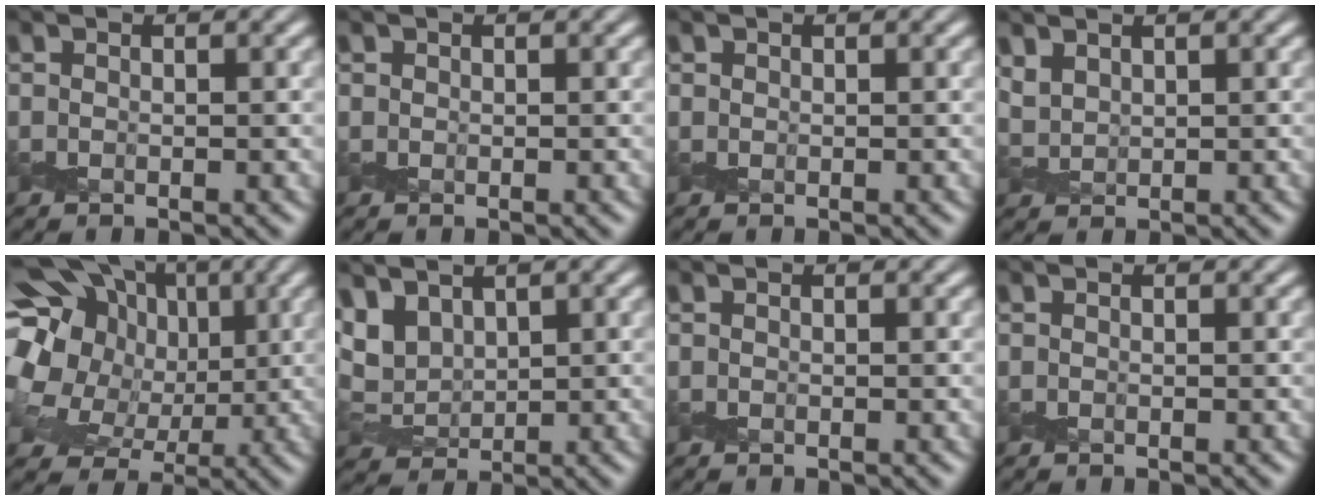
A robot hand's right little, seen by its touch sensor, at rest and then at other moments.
{"total": 0.0}
{"total": 0.0}
{"total": 1.4, "force": [1.0, 0.8, 0.5], "torque": [-0.018, -0.002, 0.025]}
{"total": 16.6, "force": [3.2, 13.7, 8.8], "torque": [-0.196, 0.035, 0.039]}
{"total": 3.1, "force": [2.2, 1.7, 1.4], "torque": [-0.040, 0.002, 0.035]}
{"total": 0.0}
{"total": 0.0}